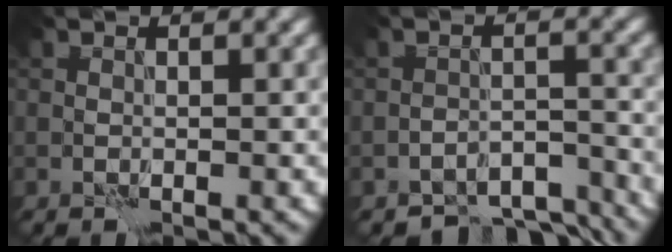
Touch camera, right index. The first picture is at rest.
{"total": 6.4, "force": [-6.0, 1.9, 1.3], "torque": [-0.006, -0.004, -0.084]}